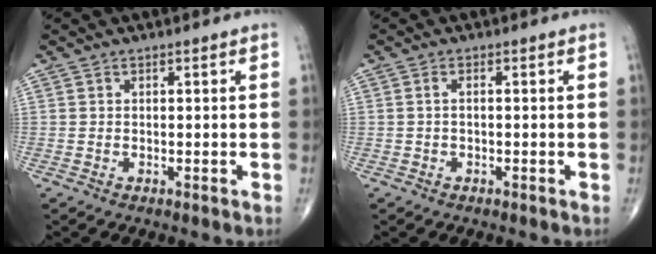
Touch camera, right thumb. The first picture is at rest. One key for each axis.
{"total": 1.0, "fx": -0.1, "fy": 0.4, "fz": 0.9, "tx": -0.020, "ty": 0.003, "tz": -0.003}